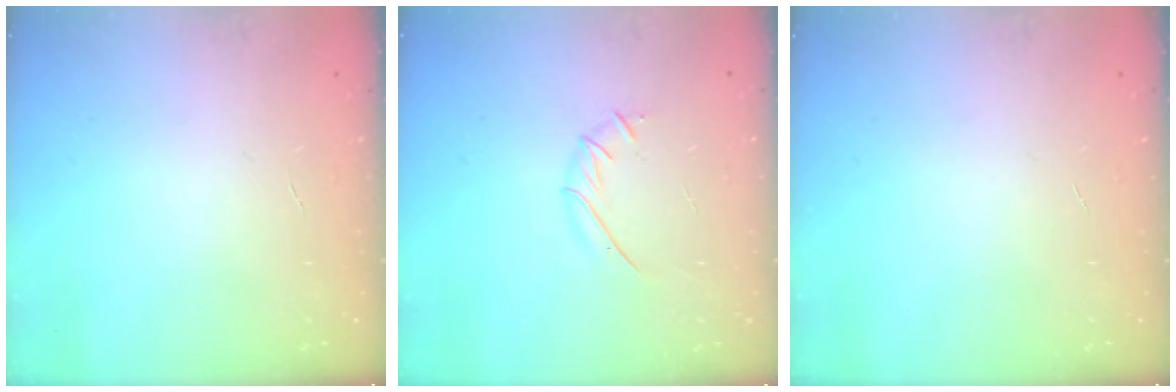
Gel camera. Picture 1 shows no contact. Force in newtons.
{"total": 4.6, "press": 4.4, "slide": 1.3}
{"total": 0.0}